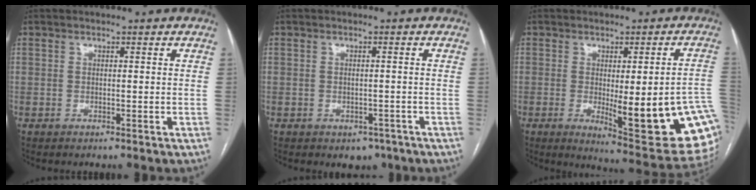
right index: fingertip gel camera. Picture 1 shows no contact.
{"total": 2.8, "force": [-1.7, 1.9, 1.1], "torque": [-0.007, 0.005, -0.013]}
{"total": 20.3, "force": [-4.9, 4.1, 19.2], "torque": [-0.145, -0.004, -0.043]}